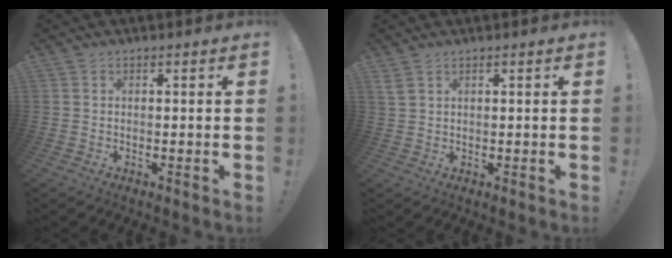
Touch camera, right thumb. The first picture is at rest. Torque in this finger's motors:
{"motor_torque": [-0.14, 0.38, 0.25, 0.06, -0.02]}